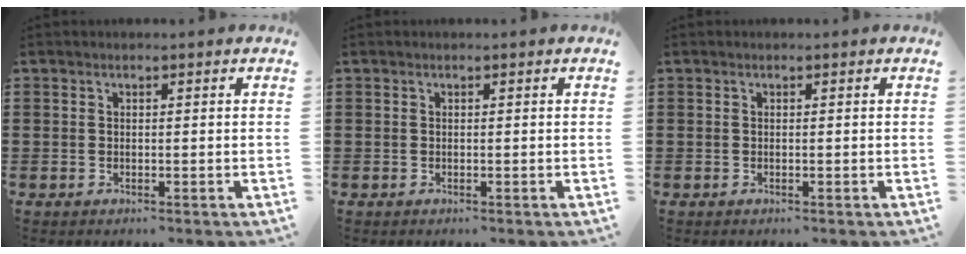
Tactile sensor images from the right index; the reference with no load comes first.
{"total": 0.0}
{"total": 0.0}